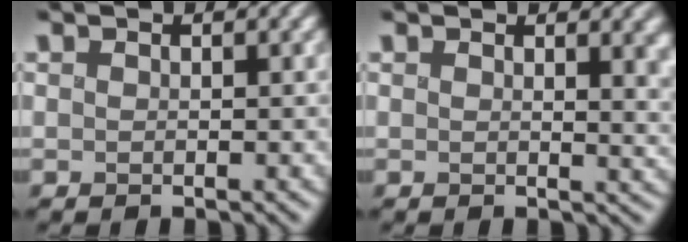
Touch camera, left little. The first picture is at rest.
{"total": 4.9, "force": [2.6, 2.3, 3.4], "torque": [-0.013, 0.005, 0.041]}